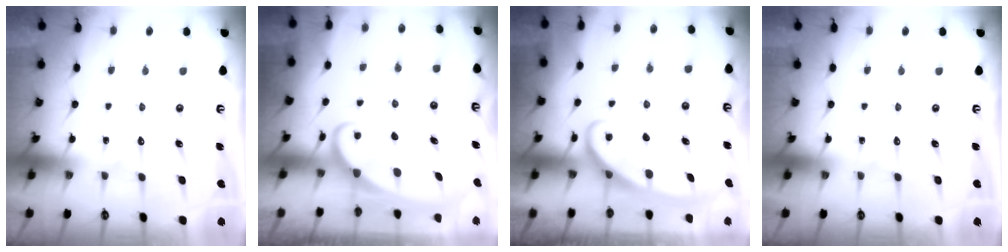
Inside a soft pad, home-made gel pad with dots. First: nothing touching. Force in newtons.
{"total": 1.9, "press": 1.9, "slide": 0.1}
{"total": 3.0, "press": 3.0, "slide": 0.4}
{"total": 0.0}